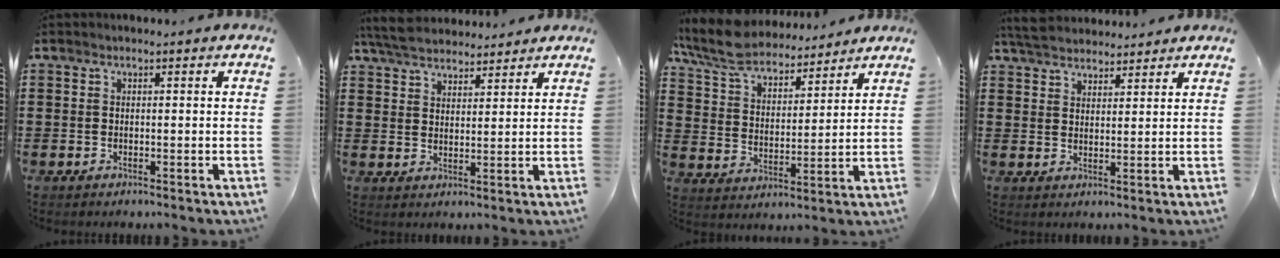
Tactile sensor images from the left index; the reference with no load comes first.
{"total": 5.3, "force": [4.9, 1.4, 1.4], "torque": [-0.044, -0.007, 0.093]}
{"total": 8.6, "force": [7.7, 2.3, 3.1], "torque": [-0.093, -0.035, 0.139]}
{"total": 4.2, "force": [4.0, 1.1, 0.7], "torque": [-0.030, -0.004, 0.075]}